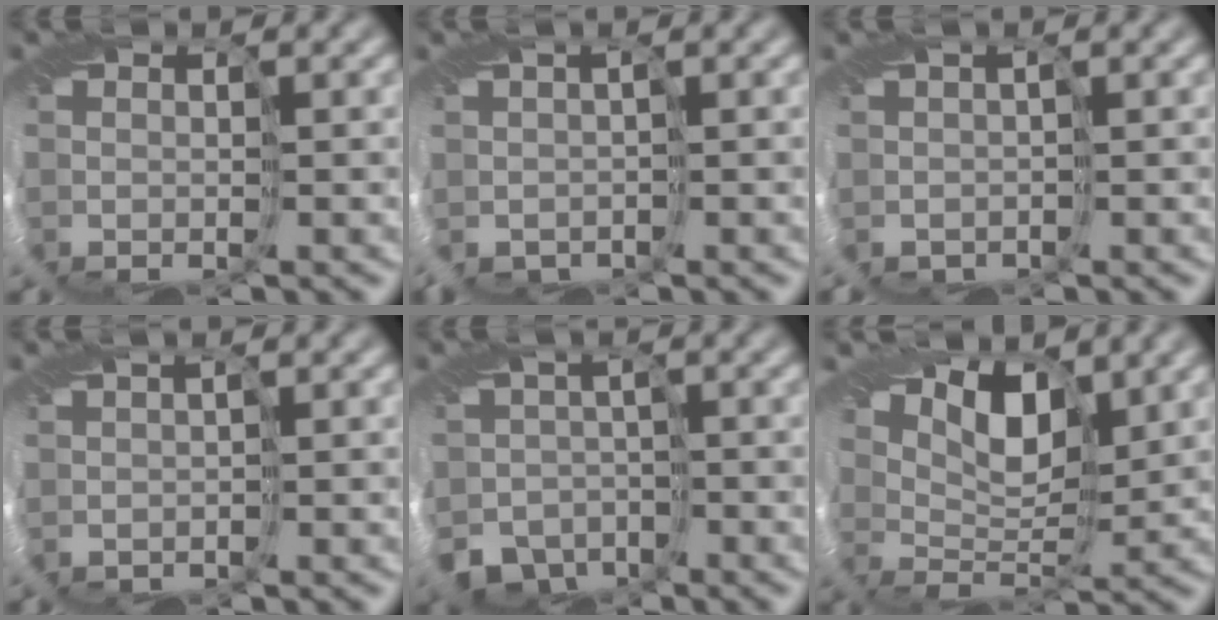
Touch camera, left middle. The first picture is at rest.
{"total": 1.7, "force": [0.0, 1.5, 0.8], "torque": [-0.020, 0.009, 0.012]}
{"total": 1.5, "force": [0.3, 1.2, 0.7], "torque": [-0.024, 0.015, 0.021]}
{"total": 1.1, "force": [0.6, 0.8, 0.5], "torque": [-0.017, 0.012, 0.016]}
{"total": 4.8, "force": [-3.0, 3.7, 0.8], "torque": [-0.006, 0.001, -0.061]}
{"total": 6.7, "force": [4.2, 3.4, 3.9], "torque": [-0.073, 0.009, 0.065]}